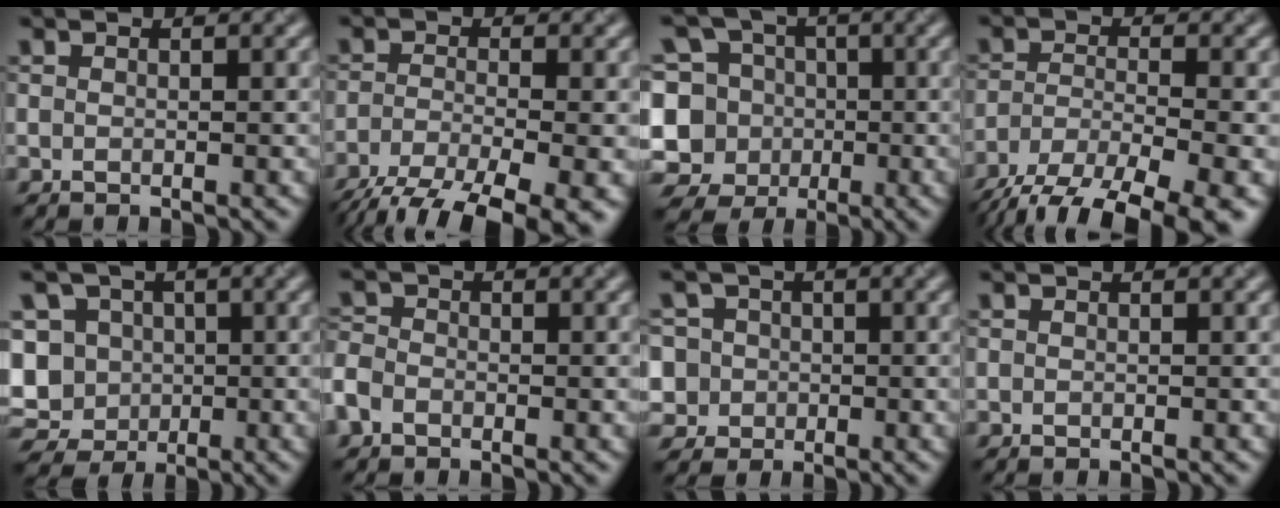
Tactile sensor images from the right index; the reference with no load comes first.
{"total": 9.2, "force": [-6.4, 2.4, 6.2], "torque": [-0.116, -0.025, -0.106]}
{"total": 11.1, "force": [-2.6, 10.2, 3.5], "torque": [-0.103, 0.021, -0.065]}
{"total": 9.7, "force": [-7.1, 3.0, 5.9], "torque": [-0.104, -0.027, -0.117]}
{"total": 10.0, "force": [-1.5, 8.9, 4.3], "torque": [-0.085, 0.019, -0.058]}
{"total": 2.1, "force": [-1.2, 1.5, 0.8], "torque": [-0.016, 0.002, -0.035]}
{"total": 6.0, "force": [0.0, 5.8, 1.8], "torque": [-0.035, 0.031, -0.024]}
{"total": 0.0}